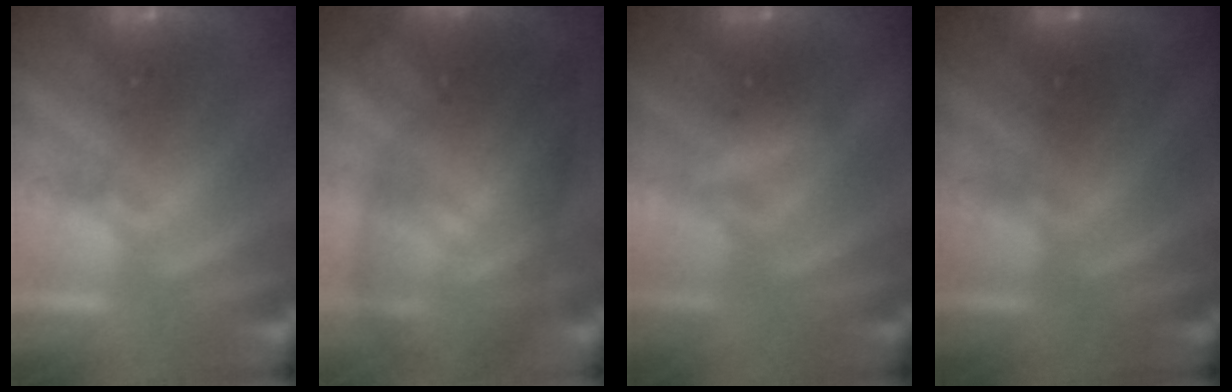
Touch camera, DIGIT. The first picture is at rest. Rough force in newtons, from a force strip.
{"total": 8.6}
{"total": 2.4}
{"total": 2.4}